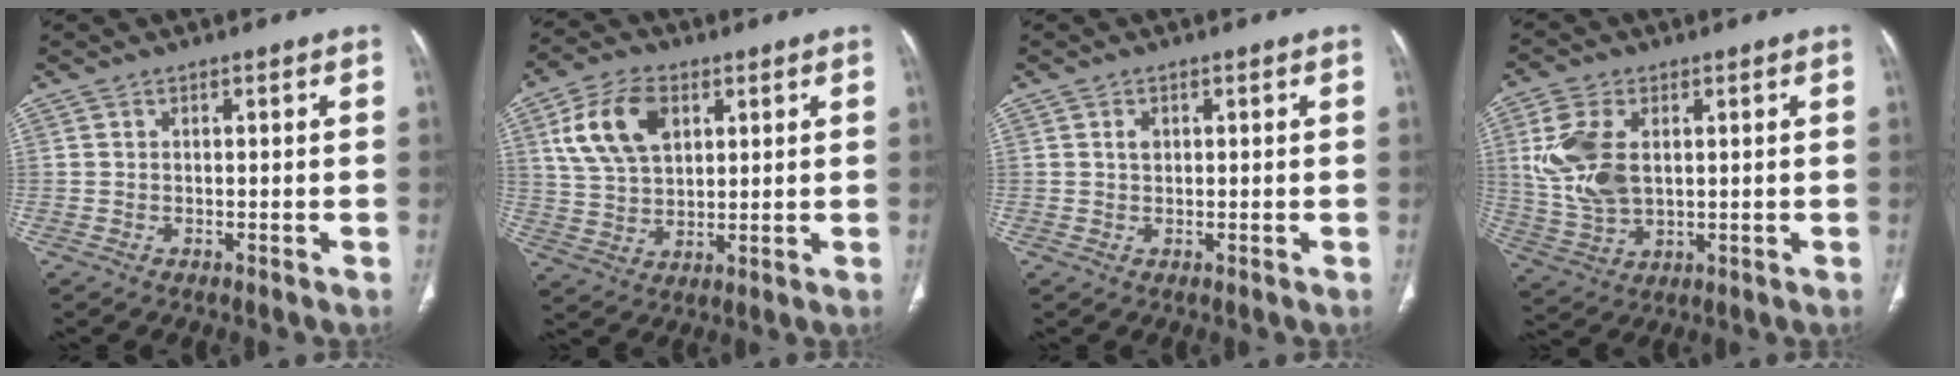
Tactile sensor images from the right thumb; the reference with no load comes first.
{"total": 12.3, "force": [4.6, 7.7, 8.5], "torque": [-0.147, -0.004, 0.089]}
{"total": 1.3, "force": [0.4, 0.9, 0.8], "torque": [-0.012, 0.000, 0.007]}
{"total": 11.9, "force": [2.4, 7.3, 9.1], "torque": [-0.191, -0.005, 0.056]}